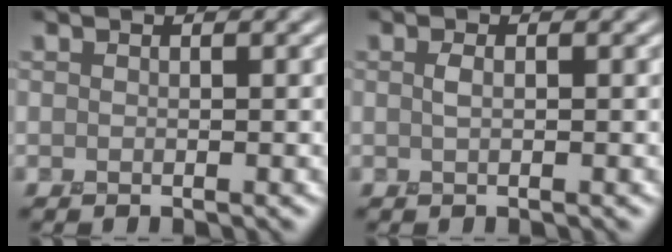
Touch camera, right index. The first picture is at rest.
{"total": 0.8, "force": [0.1, 0.3, 0.8], "torque": [-0.020, 0.004, 0.001]}